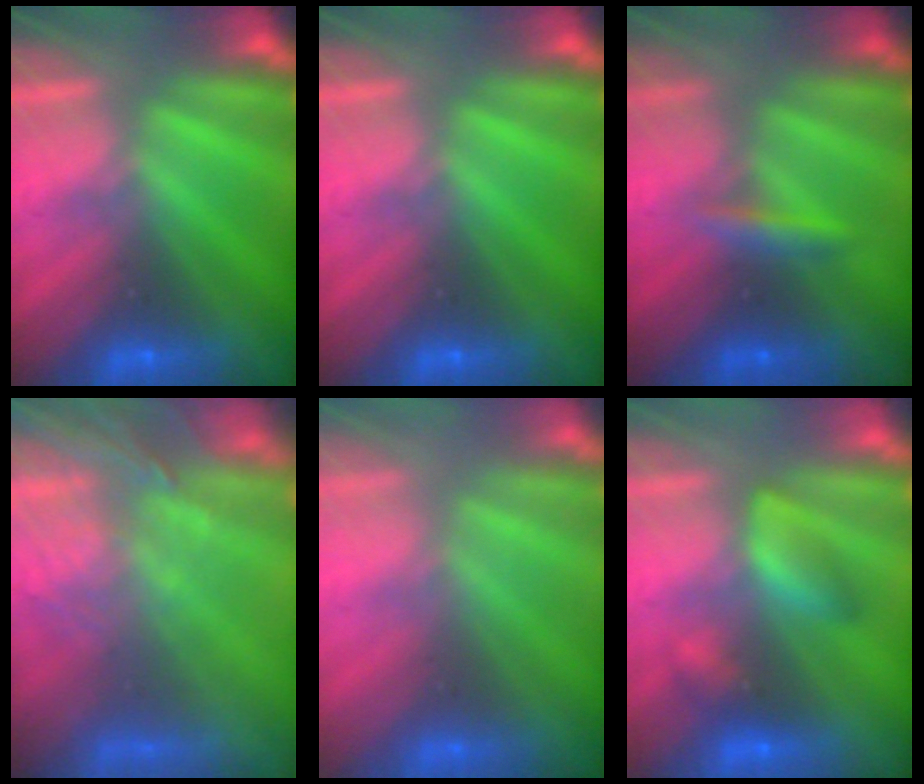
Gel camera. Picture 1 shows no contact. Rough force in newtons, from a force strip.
{"total": 0.0}
{"total": 2.4}
{"total": 7.3}
{"total": 3.8}
{"total": 2.5}